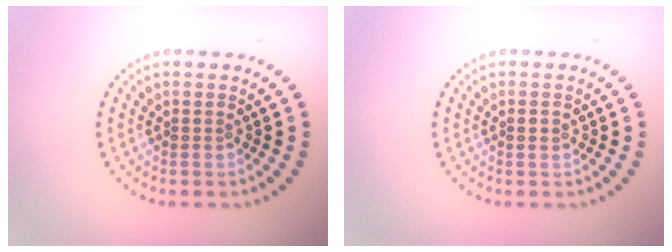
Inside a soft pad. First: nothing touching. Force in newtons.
{"total": 0.9, "press": 0.8, "slide": 0.2}